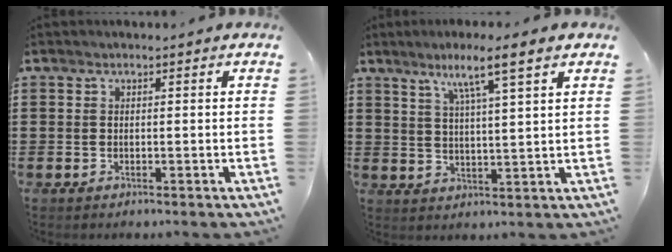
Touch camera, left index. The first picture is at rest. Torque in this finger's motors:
{"motor_torque": [1.22, -0.92, 0.48, 0.14]}